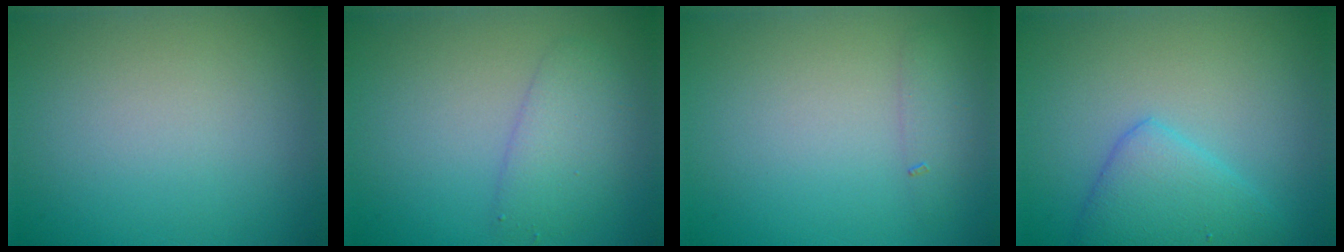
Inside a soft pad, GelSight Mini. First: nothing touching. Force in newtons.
{"total": 2.8, "press": 2.8, "slide": 0.1}
{"total": 1.3, "press": 1.3, "slide": 0.0}
{"total": 3.7, "press": 3.7, "slide": 0.1}